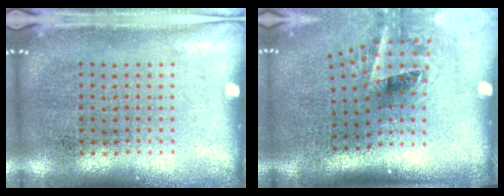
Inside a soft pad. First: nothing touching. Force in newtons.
{"total": 2.0, "press": 1.2, "slide": 1.6}